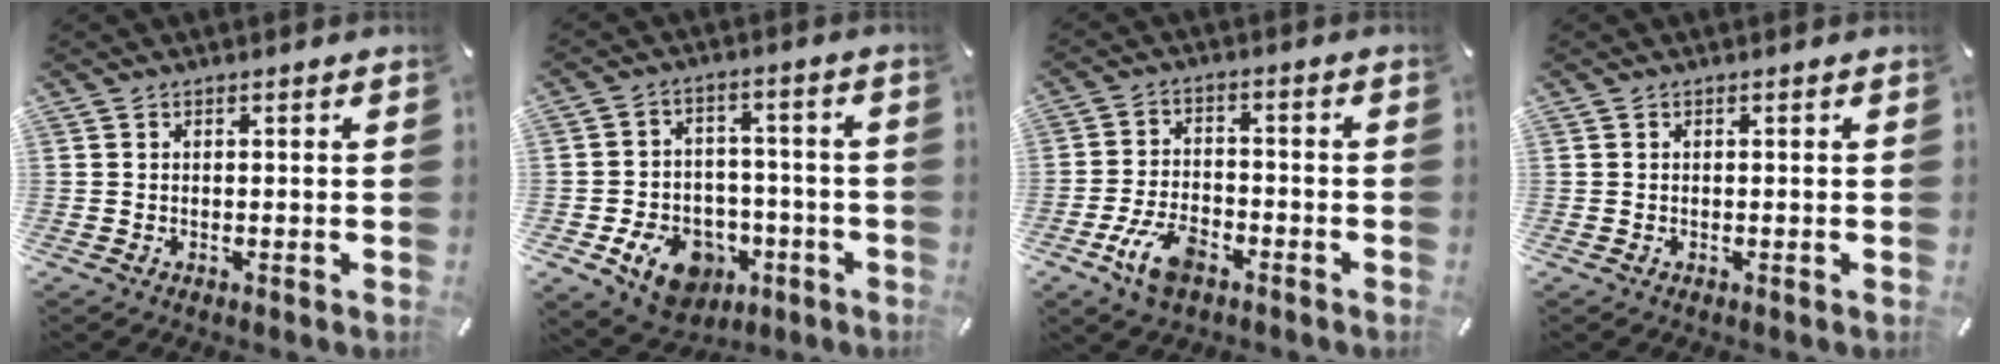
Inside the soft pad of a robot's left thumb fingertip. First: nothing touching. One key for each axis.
{"total": 11.6, "fx": -5.1, "fy": 8.9, "fz": 5.4, "tx": -0.081, "ty": 0.033, "tz": -0.083}
{"total": 9.2, "fx": -4.9, "fy": 5.1, "fz": 5.9, "tx": -0.133, "ty": 0.013, "tz": -0.090}
{"total": 0.0}